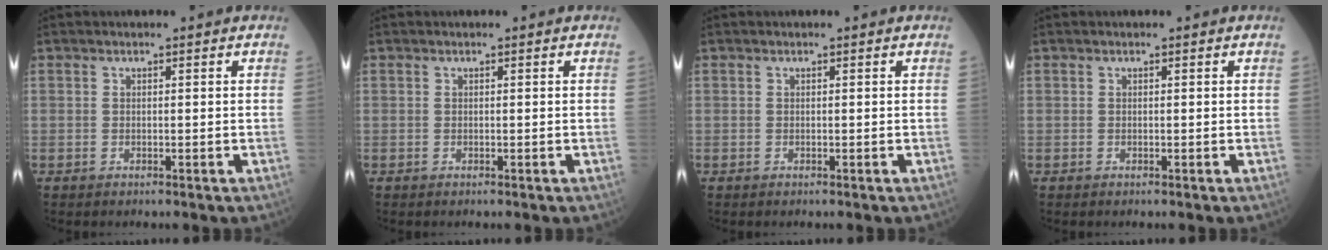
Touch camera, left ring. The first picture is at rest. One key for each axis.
{"total": 0.0}
{"total": 0.0}
{"total": 0.0}